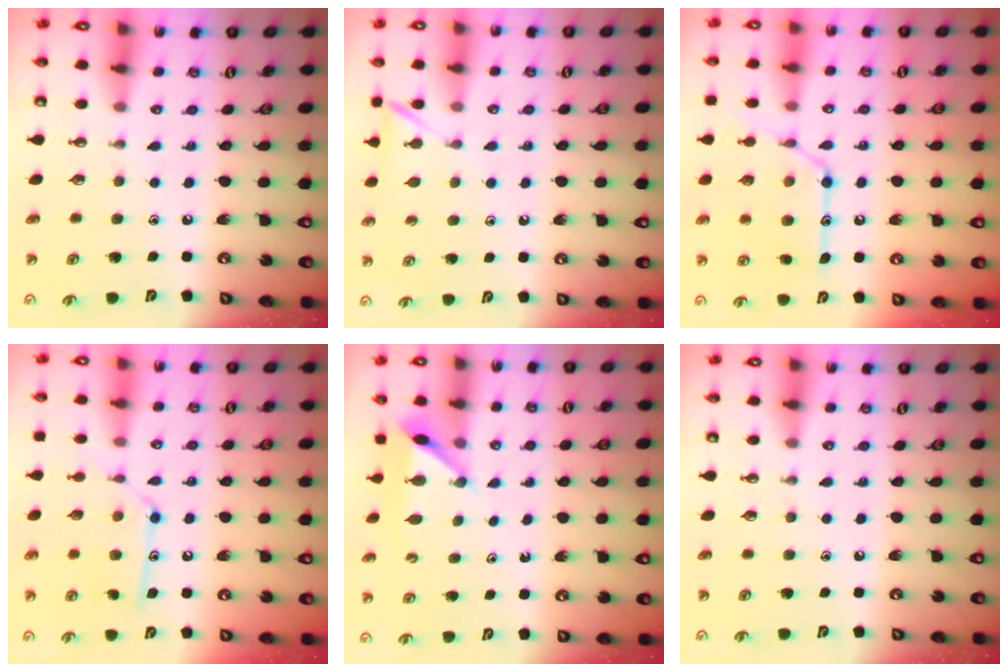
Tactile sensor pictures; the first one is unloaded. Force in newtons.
{"total": 5.3, "press": 5.2, "slide": 0.6}
{"total": 16.3, "press": 16.3, "slide": 1.3}
{"total": 12.6, "press": 12.6, "slide": 0.7}
{"total": 6.5, "press": 6.5, "slide": 0.7}
{"total": 0.0}